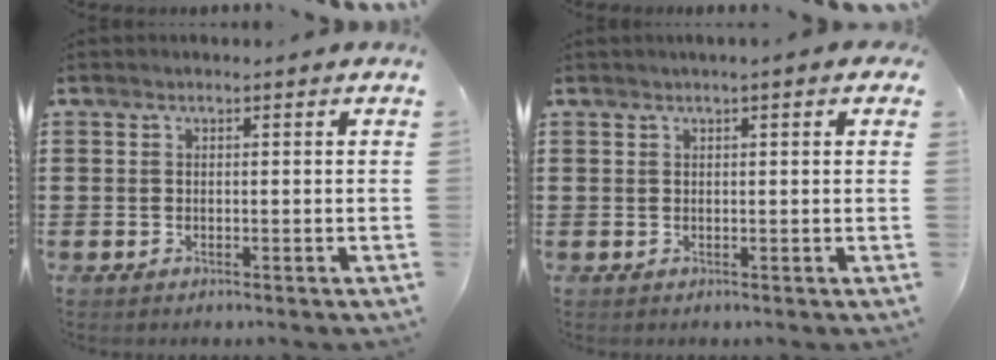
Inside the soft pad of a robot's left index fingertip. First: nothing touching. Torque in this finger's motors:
{"motor_torque": [0.52, 0.36, 0.44, 0.10]}